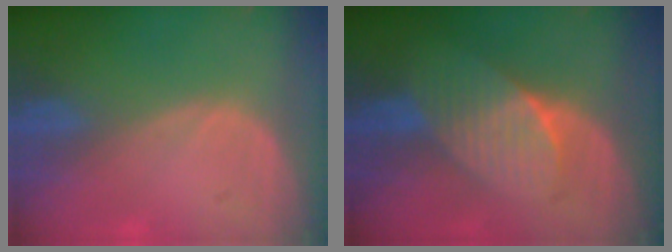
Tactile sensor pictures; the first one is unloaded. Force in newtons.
{"total": 7.4, "press": 6.6, "slide": 3.3}